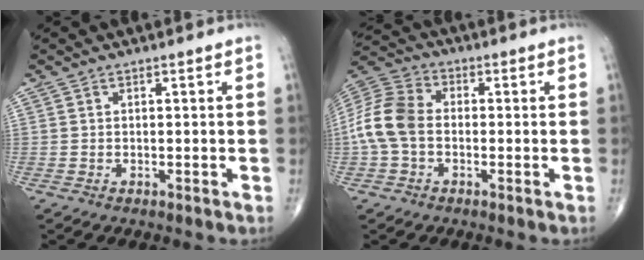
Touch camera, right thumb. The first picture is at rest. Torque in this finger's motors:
{"motor_torque": [1.26, 1.60, 0.71, -0.63, 0.12]}